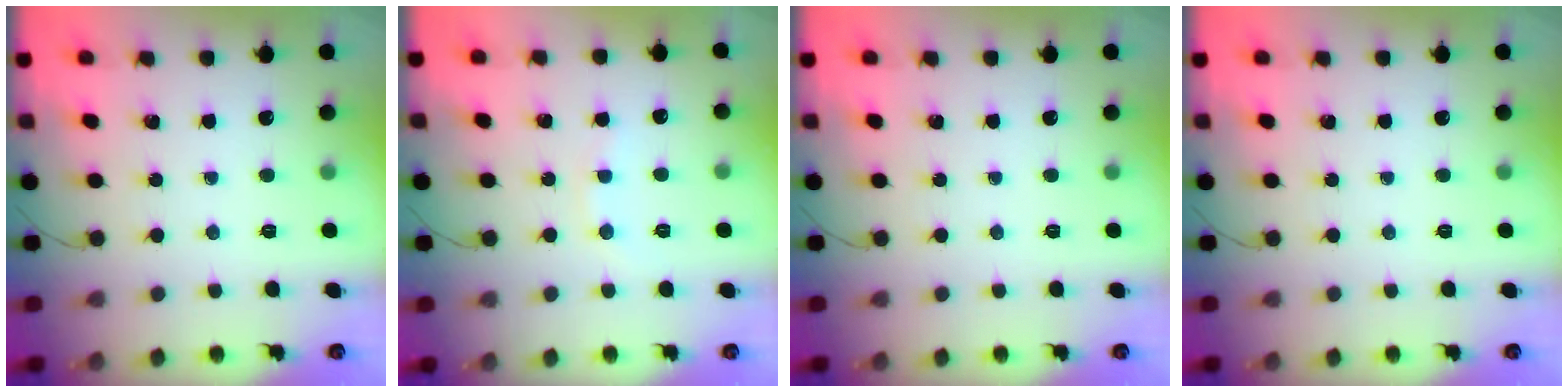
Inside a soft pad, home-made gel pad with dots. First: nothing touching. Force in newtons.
{"total": 5.5, "press": 5.3, "slide": 1.5}
{"total": 0.0}
{"total": 0.0}